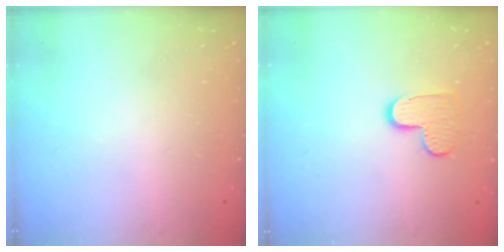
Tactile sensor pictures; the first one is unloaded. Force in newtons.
{"total": 8.5, "press": 8.4, "slide": 0.4}